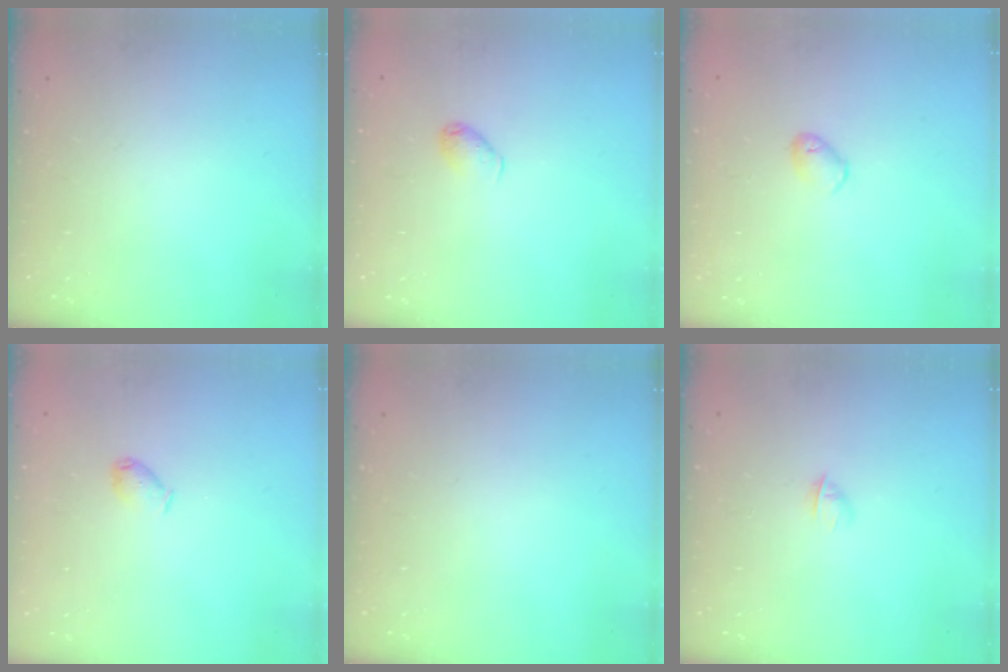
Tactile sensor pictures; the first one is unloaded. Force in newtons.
{"total": 5.0, "press": 4.9, "slide": 0.9}
{"total": 4.6, "press": 4.5, "slide": 1.1}
{"total": 4.0, "press": 3.9, "slide": 0.8}
{"total": 0.0}
{"total": 2.8, "press": 2.7, "slide": 0.8}